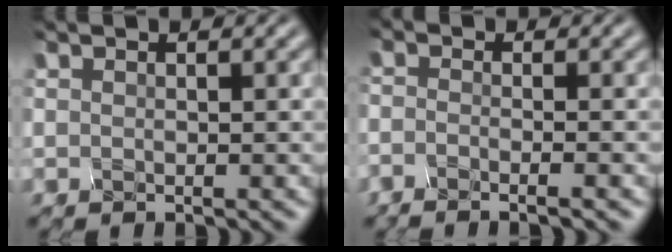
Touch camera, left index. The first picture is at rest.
{"total": 1.9, "force": [-1.7, 0.5, 0.8], "torque": [0.006, -0.004, -0.044]}